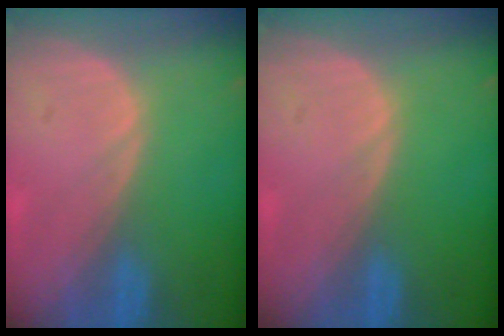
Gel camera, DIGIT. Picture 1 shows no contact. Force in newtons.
{"total": 0.0}